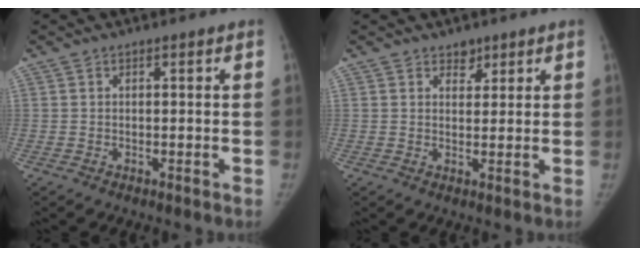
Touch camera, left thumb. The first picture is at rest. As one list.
[{"total": 2.4, "force": [1.7, 1.6, 0.6], "torque": [0.012, -0.010, 0.023]}]